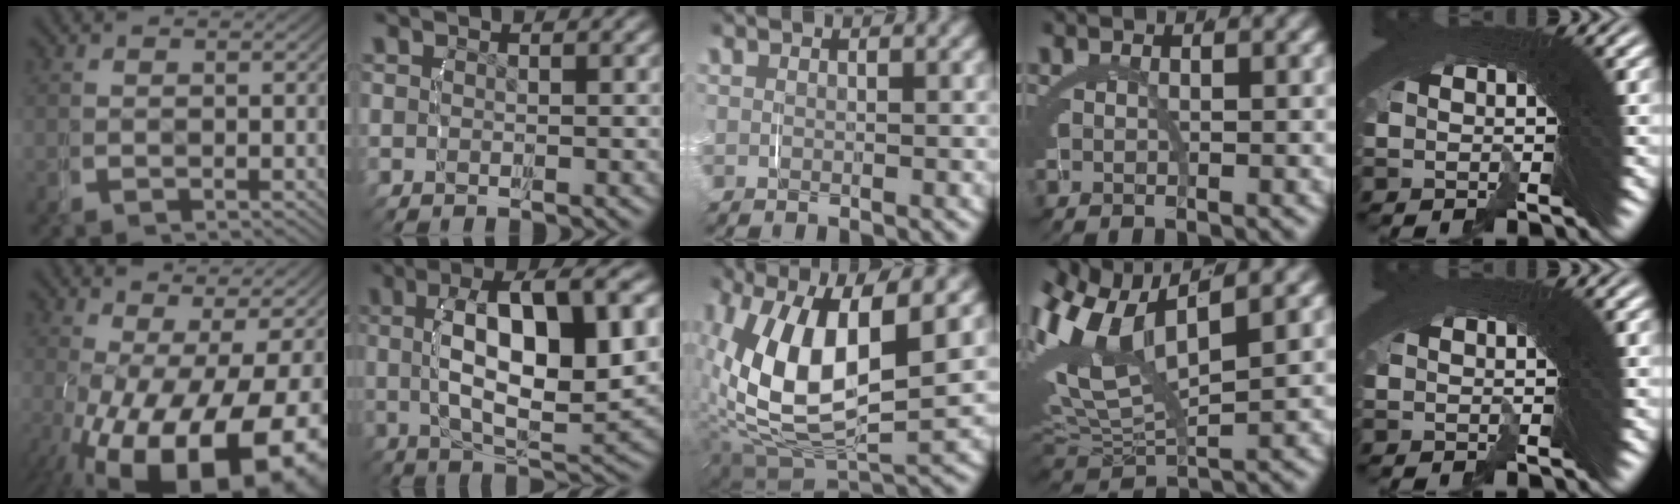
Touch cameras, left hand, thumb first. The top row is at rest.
{"thumb": {"total": 17.1, "force": [-4.2, 10.2, 13.0], "torque": [-0.219, -0.069, -0.018]}, "index": {"total": 10.0, "force": [2.2, 3.5, 9.1], "torque": [-0.141, -0.002, 0.042]}, "middle": {"total": 11.9, "force": [-0.6, 6.9, 9.6], "torque": [-0.206, -0.032, 0.009]}, "ring": {"total": 8.9, "force": [2.1, 5.5, 6.7], "torque": [-0.146, -0.001, 0.034]}}